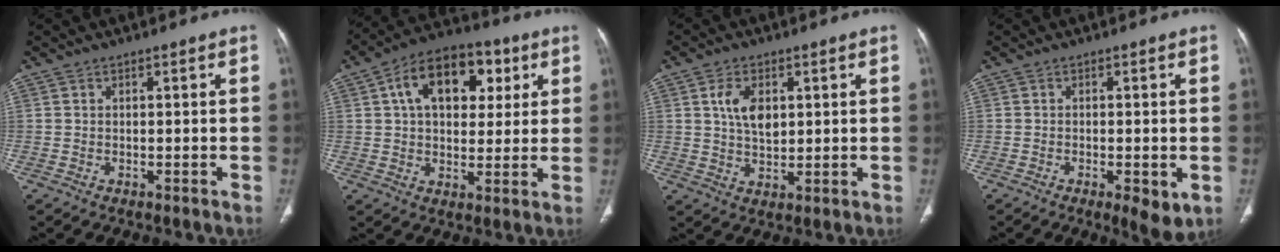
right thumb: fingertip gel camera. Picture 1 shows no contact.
{"total": 16.1, "force": [5.4, 10.3, 11.2], "torque": [-0.141, 0.009, 0.080]}
{"total": 6.7, "force": [1.9, 4.0, 5.1], "torque": [-0.081, -0.009, 0.037]}
{"total": 5.5, "force": [-1.7, 1.9, 4.8], "torque": [-0.074, -0.014, -0.024]}